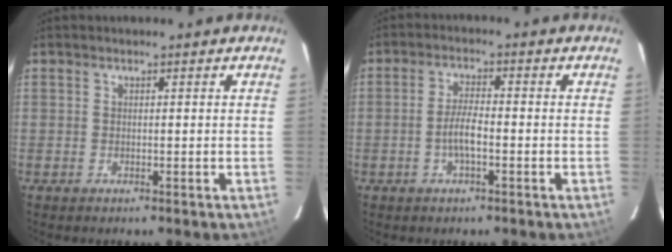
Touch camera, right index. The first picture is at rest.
{"total": 4.3, "force": [-1.4, 1.0, 3.9], "torque": [-0.081, 0.004, -0.025]}